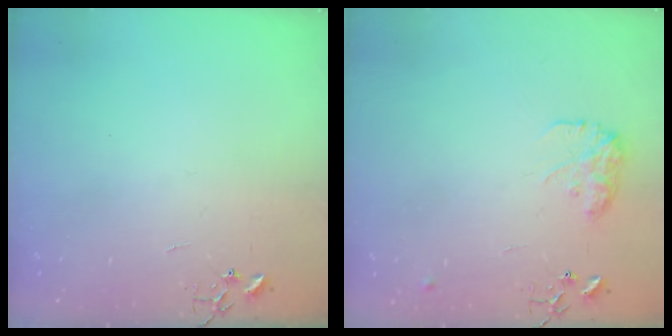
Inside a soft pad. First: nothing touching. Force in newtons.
{"total": 10.8, "press": 10.8, "slide": 0.6}